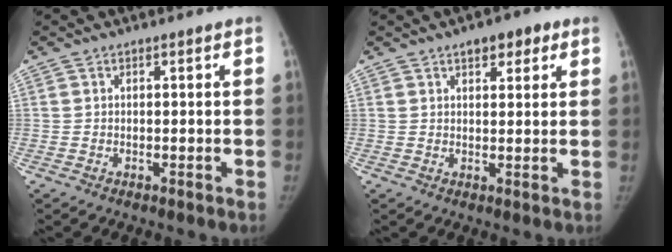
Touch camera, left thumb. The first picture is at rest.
{"total": 5.2, "force": [2.9, 2.5, 3.5], "torque": [-0.021, -0.008, 0.036]}